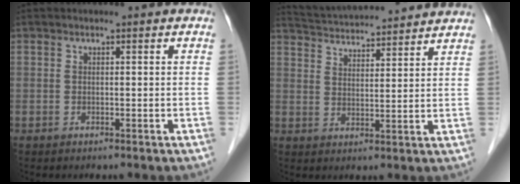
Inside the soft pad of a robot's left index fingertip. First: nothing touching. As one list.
[{"total": 14.9, "force": [14.0, 1.4, 4.8], "torque": [-0.090, 0.033, 0.209]}]